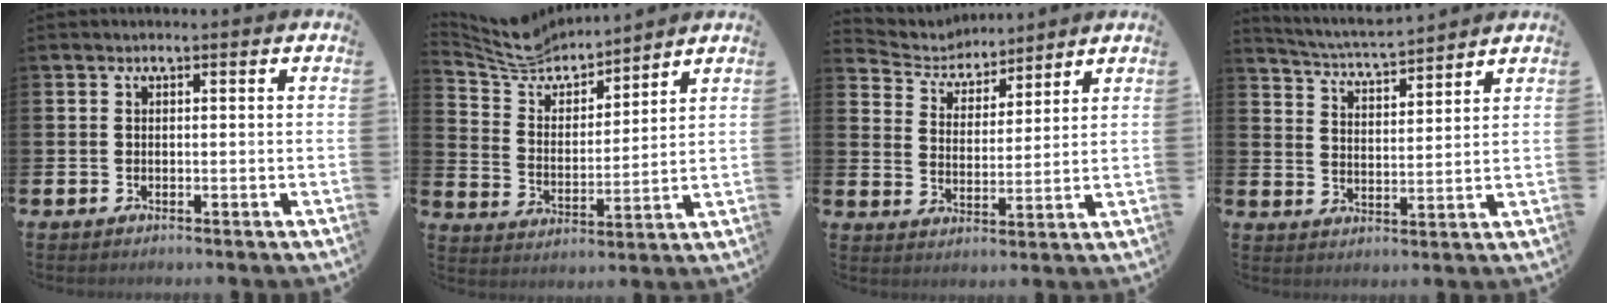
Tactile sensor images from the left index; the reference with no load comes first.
{"total": 7.2, "force": [6.8, 2.1, 0.9], "torque": [-0.061, -0.044, 0.122]}
{"total": 5.0, "force": [4.8, 1.6, 0.3], "torque": [-0.038, -0.029, 0.082]}
{"total": 5.0, "force": [5.0, 0.1, 0.6], "torque": [-0.031, -0.037, 0.086]}